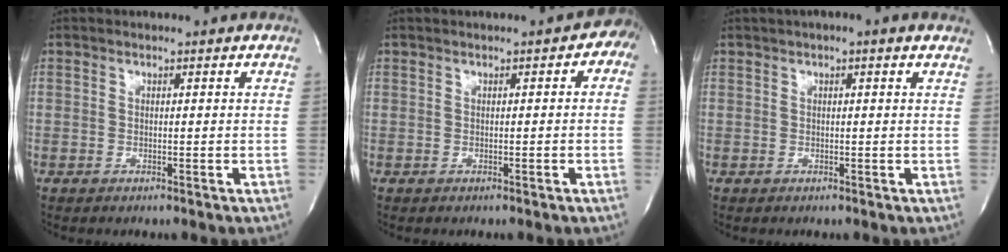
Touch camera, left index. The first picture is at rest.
{"total": 2.3, "force": [0.2, 1.2, 1.9], "torque": [-0.014, 0.009, -0.005]}
{"total": 2.5, "force": [1.4, 0.3, 2.1], "torque": [-0.032, 0.014, 0.013]}